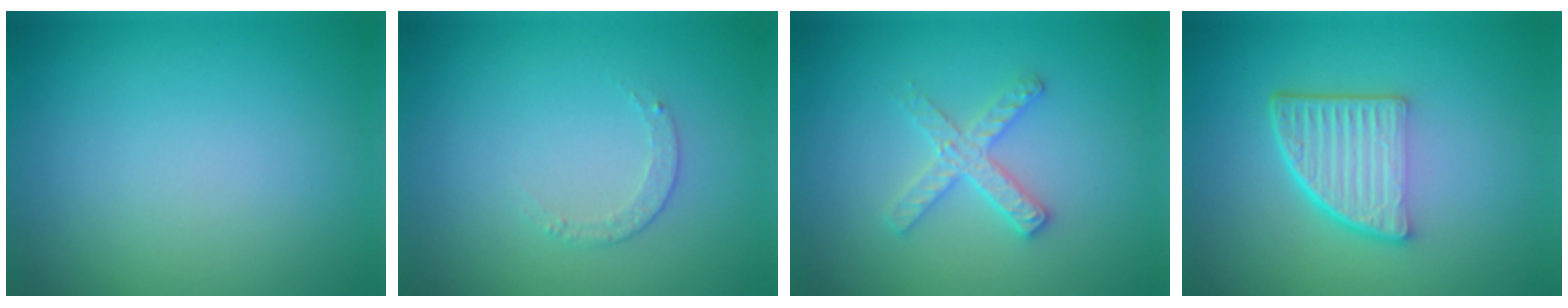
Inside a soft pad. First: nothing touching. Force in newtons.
{"total": 0.8, "press": 0.6, "slide": 0.6}
{"total": 2.6, "press": 2.5, "slide": 0.4}
{"total": 5.2, "press": 3.6, "slide": 3.8}